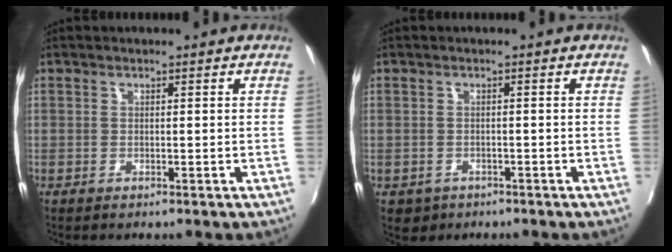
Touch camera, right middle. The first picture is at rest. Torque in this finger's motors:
{"motor_torque": [0.15, -0.08, -0.02, 0.00]}